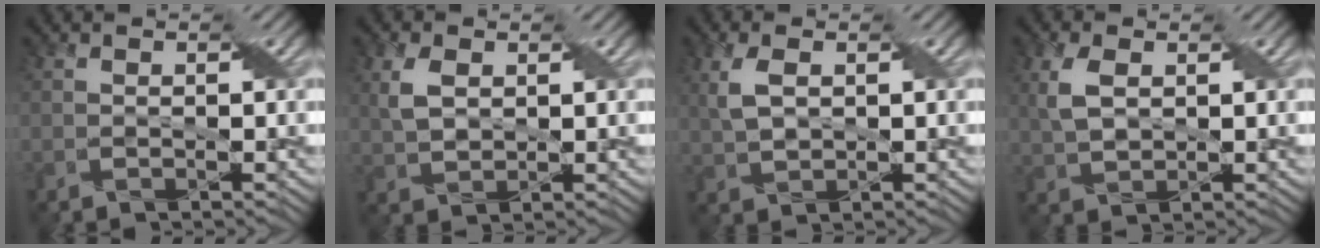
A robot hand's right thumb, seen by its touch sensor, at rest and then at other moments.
{"total": 4.0, "force": [1.3, 2.7, 2.7], "torque": [-0.072, 0.005, 0.027]}
{"total": 4.0, "force": [1.2, 2.2, 3.2], "torque": [-0.084, 0.007, 0.026]}
{"total": 4.4, "force": [1.3, 2.7, 3.2], "torque": [-0.086, 0.006, 0.027]}